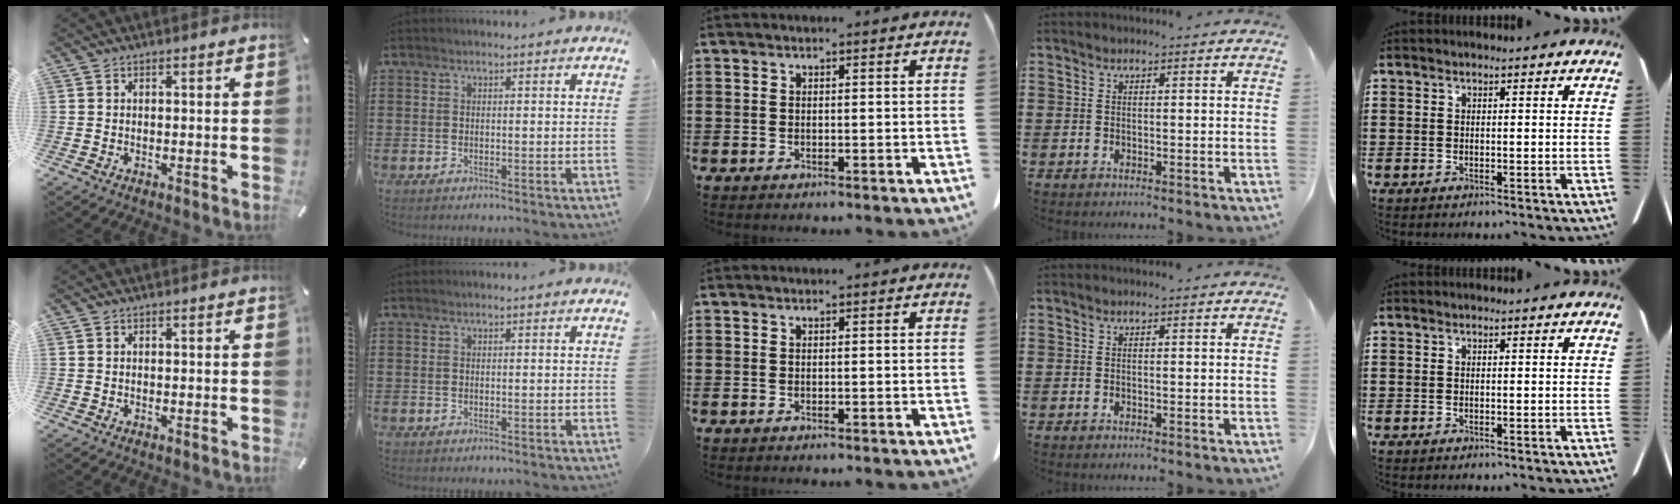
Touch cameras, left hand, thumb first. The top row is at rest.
{}